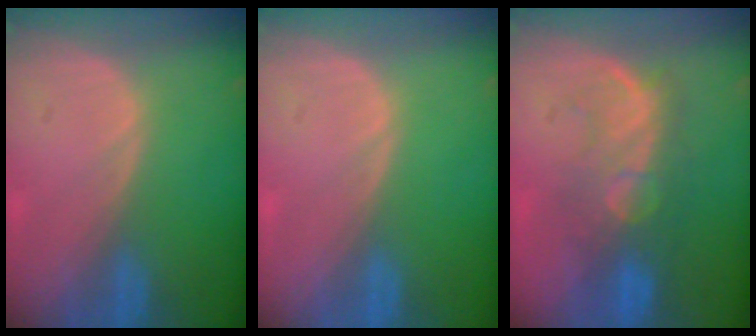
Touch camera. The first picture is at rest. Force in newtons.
{"total": 0.0}
{"total": 8.6, "press": 8.1, "slide": 2.9}